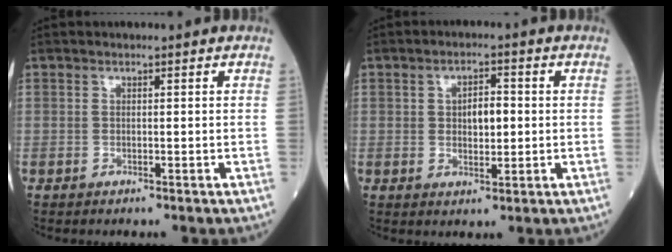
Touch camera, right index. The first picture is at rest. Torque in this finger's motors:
{"motor_torque": [0.08, -0.02, 0.04, 0.04]}